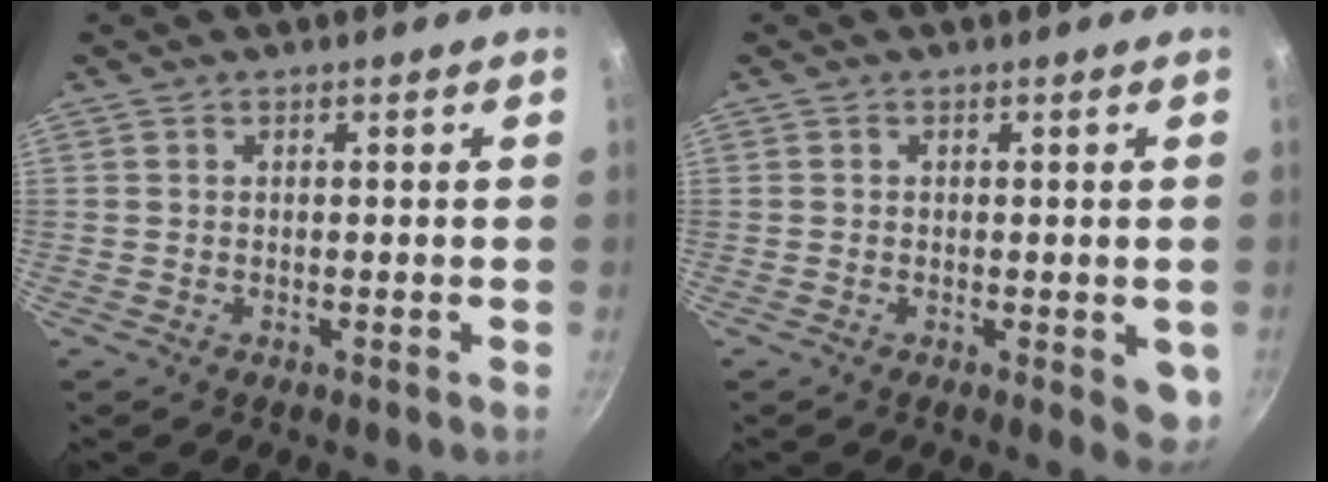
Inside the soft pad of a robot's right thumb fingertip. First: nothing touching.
{"total": 4.1, "force": [-0.8, 2.1, 3.5], "torque": [-0.033, -0.004, -0.010]}